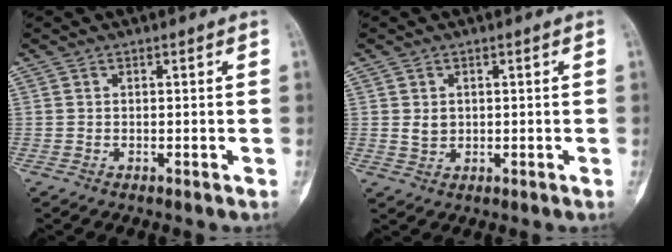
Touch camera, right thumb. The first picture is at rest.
{"total": 1.9, "force": [0.6, 1.8, -0.5], "torque": [0.010, 0.001, 0.015]}